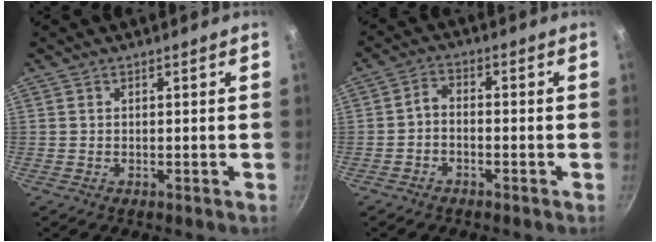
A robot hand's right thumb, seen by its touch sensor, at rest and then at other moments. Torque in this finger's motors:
{"motor_torque": [0.21, -0.58, -0.13, 0.14, 0.06]}